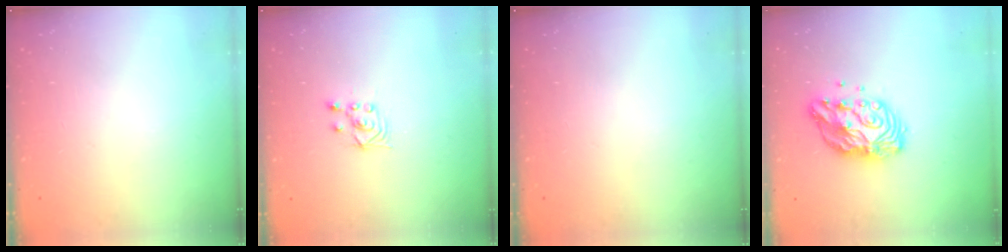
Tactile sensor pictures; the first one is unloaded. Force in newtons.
{"total": 2.5, "press": 2.2, "slide": 1.2}
{"total": 0.0}
{"total": 11.3, "press": 11.3, "slide": 1.0}